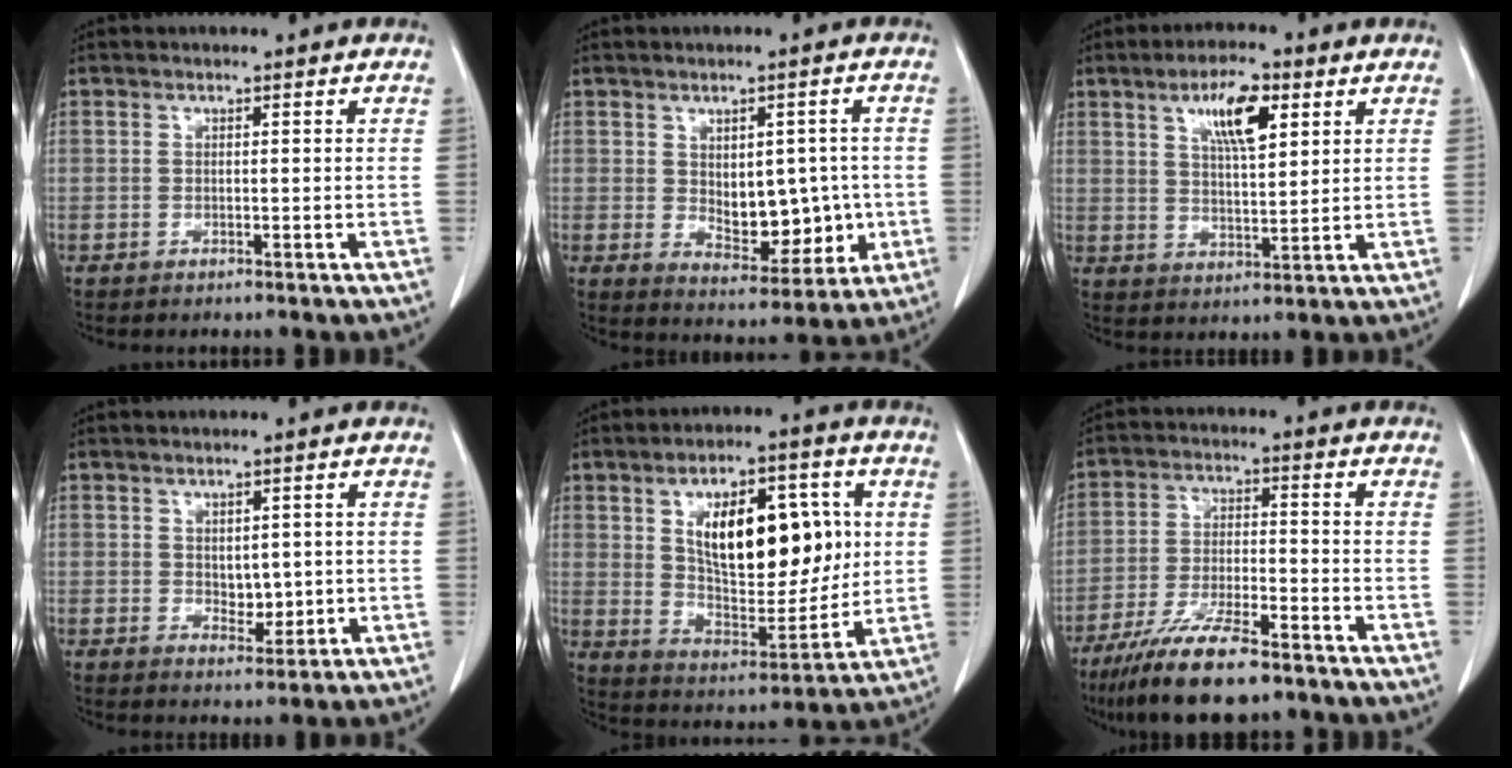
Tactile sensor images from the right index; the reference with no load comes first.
{"total": 9.1, "force": [-0.2, 5.2, 7.5], "torque": [-0.098, 0.006, 0.016]}
{"total": 8.3, "force": [3.9, 2.3, 6.9], "torque": [-0.122, 0.004, 0.069]}
{"total": 3.5, "force": [0.1, 2.3, 2.7], "torque": [-0.035, -0.004, 0.013]}
{"total": 17.6, "force": [4.1, 7.9, 15.2], "torque": [-0.244, 0.014, 0.075]}
{"total": 12.5, "force": [-9.4, 2.5, 7.8], "torque": [-0.143, -0.025, -0.164]}